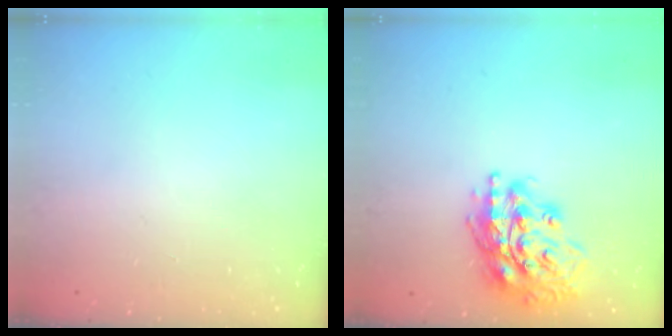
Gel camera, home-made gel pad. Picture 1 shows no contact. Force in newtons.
{"total": 18.0, "press": 17.9, "slide": 2.1}